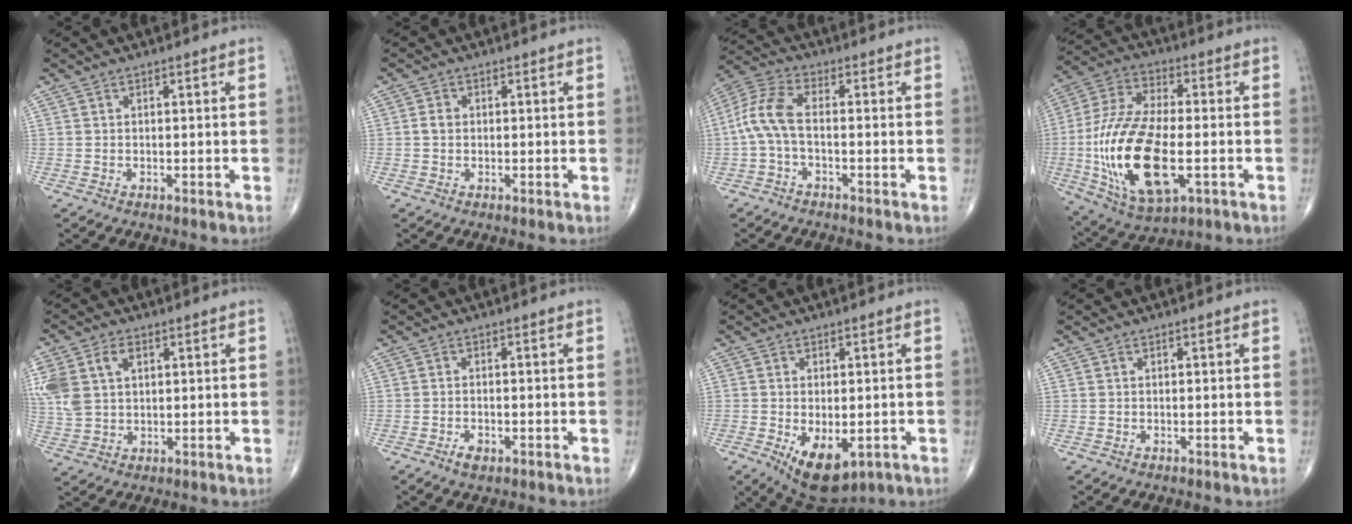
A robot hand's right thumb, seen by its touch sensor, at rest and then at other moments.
{"total": 1.8, "force": [0.0, 1.4, 1.0], "torque": [-0.016, 0.004, -0.001]}
{"total": 7.8, "force": [-1.1, 3.5, 6.9], "torque": [-0.159, 0.029, -0.033]}
{"total": 22.0, "force": [-4.0, 10.1, 19.2], "torque": [-0.398, 0.006, -0.059]}
{"total": 11.6, "force": [3.5, 7.9, 7.7], "torque": [-0.186, 0.007, 0.077]}
{"total": 2.4, "force": [-1.2, 1.3, 1.6], "torque": [-0.027, 0.002, -0.020]}
{"total": 9.7, "force": [-3.2, 5.1, 7.6], "torque": [-0.111, -0.011, -0.035]}
{"total": 0.0}